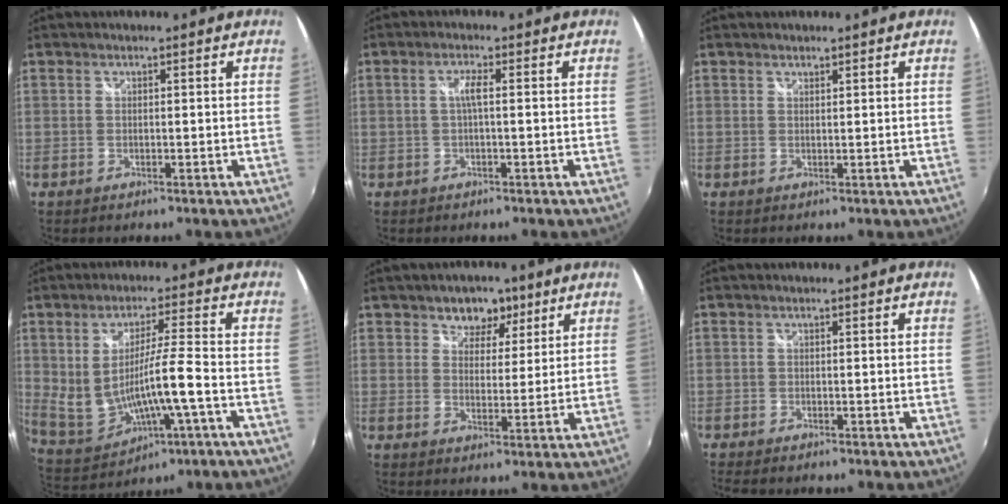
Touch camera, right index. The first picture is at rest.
{"total": 2.2, "force": [-0.1, 0.0, 2.2], "torque": [-0.042, 0.003, -0.004]}
{"total": 0.6, "force": [0.6, 0.1, 0.1], "torque": [-0.001, 0.000, 0.012]}
{"total": 10.7, "force": [-2.5, 1.8, 10.2], "torque": [-0.186, -0.022, -0.016]}
{"total": 5.8, "force": [3.5, 4.3, 2.0], "torque": [-0.021, 0.002, 0.050]}
{"total": 3.0, "force": [-2.5, 1.0, 1.2], "torque": [-0.034, -0.017, -0.044]}